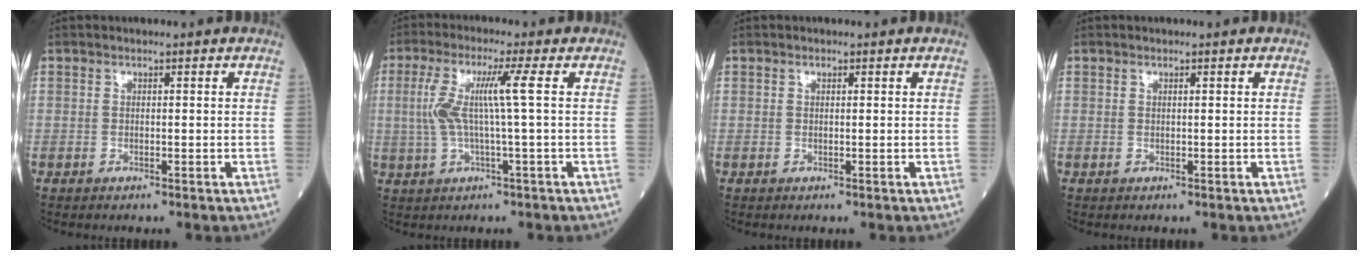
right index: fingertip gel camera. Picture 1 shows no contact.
{"total": 6.9, "force": [0.7, -0.8, 6.8], "torque": [-0.148, 0.013, 0.018]}
{"total": 0.0}
{"total": 0.0}